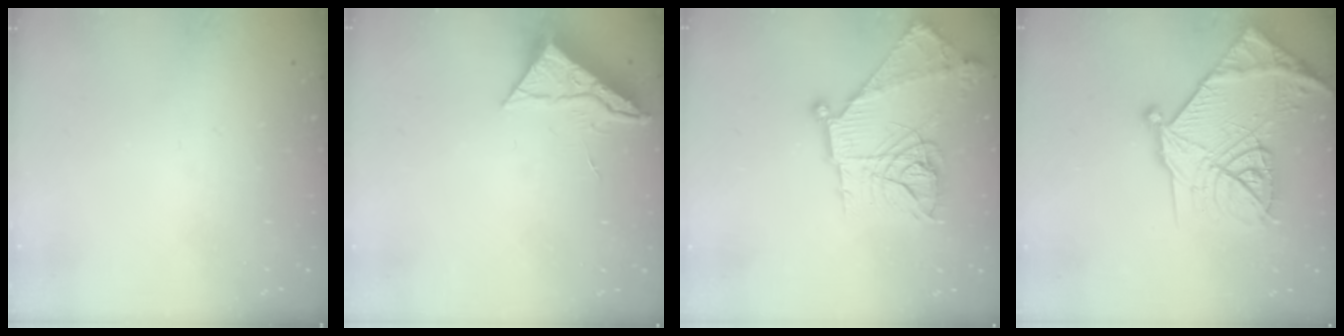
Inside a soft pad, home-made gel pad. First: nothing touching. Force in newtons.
{"total": 6.6, "press": 6.6, "slide": 0.3}
{"total": 22.2, "press": 22.1, "slide": 2.3}
{"total": 30.3, "press": 30.1, "slide": 3.2}